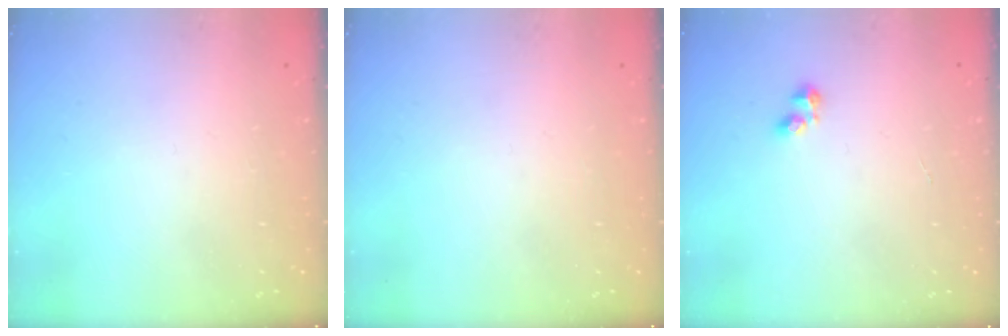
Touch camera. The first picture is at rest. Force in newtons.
{"total": 0.0}
{"total": 2.2, "press": 2.1, "slide": 0.6}